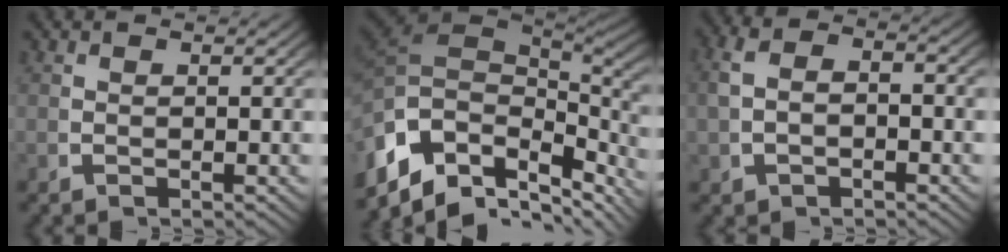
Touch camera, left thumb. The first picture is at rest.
{"total": 13.7, "force": [-2.6, 9.4, 9.6], "torque": [-0.185, -0.048, -0.008]}
{"total": 3.2, "force": [-0.2, 2.0, 2.5], "torque": [-0.053, 0.003, -0.001]}